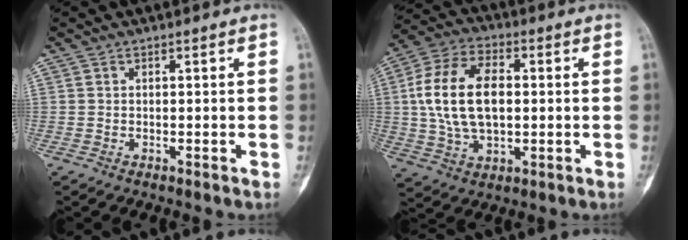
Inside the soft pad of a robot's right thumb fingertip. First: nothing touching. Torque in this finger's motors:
{"motor_torque": [1.59, 2.15, 1.12, 0.21, 0.49]}